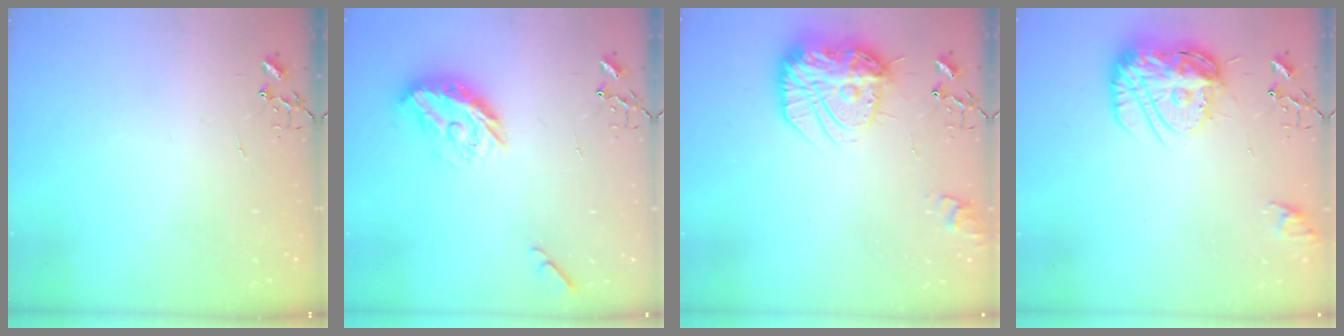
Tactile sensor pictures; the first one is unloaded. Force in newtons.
{"total": 13.8, "press": 13.8, "slide": 0.6}
{"total": 17.9, "press": 17.9, "slide": 1.5}
{"total": 16.2, "press": 16.1, "slide": 1.1}